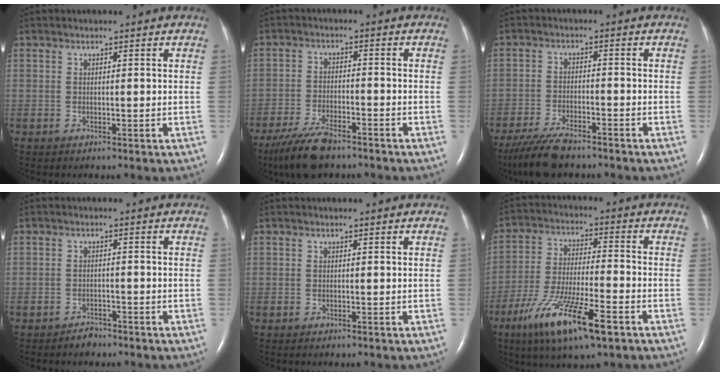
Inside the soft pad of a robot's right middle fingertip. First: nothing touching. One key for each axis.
{"total": 8.4, "fx": -6.6, "fy": 2.1, "fz": 4.8, "tx": -0.099, "ty": -0.020, "tz": -0.120}
{"total": 8.1, "fx": -6.8, "fy": 1.6, "fz": 4.1, "tx": -0.082, "ty": -0.023, "tz": -0.120}
{"total": 1.8, "fx": -1.6, "fy": 0.7, "fz": 0.3, "tx": -0.010, "ty": 0.000, "tz": -0.025}
{"total": 0.0}
{"total": 14.4, "fx": -7.9, "fy": 2.3, "fz": 11.9, "tx": -0.231, "ty": -0.027, "tz": -0.136}